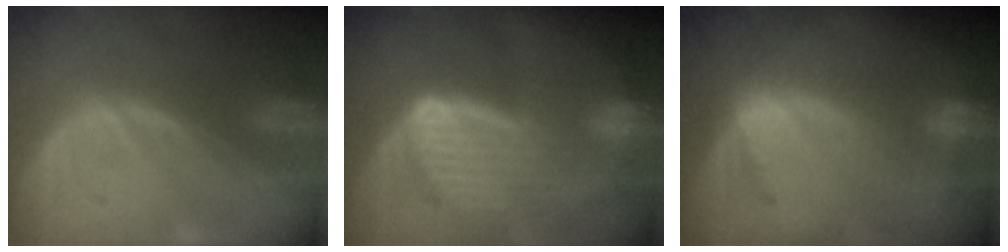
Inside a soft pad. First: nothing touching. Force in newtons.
{"total": 9.2, "press": 8.1, "slide": 4.5}
{"total": 8.4, "press": 7.7, "slide": 3.5}